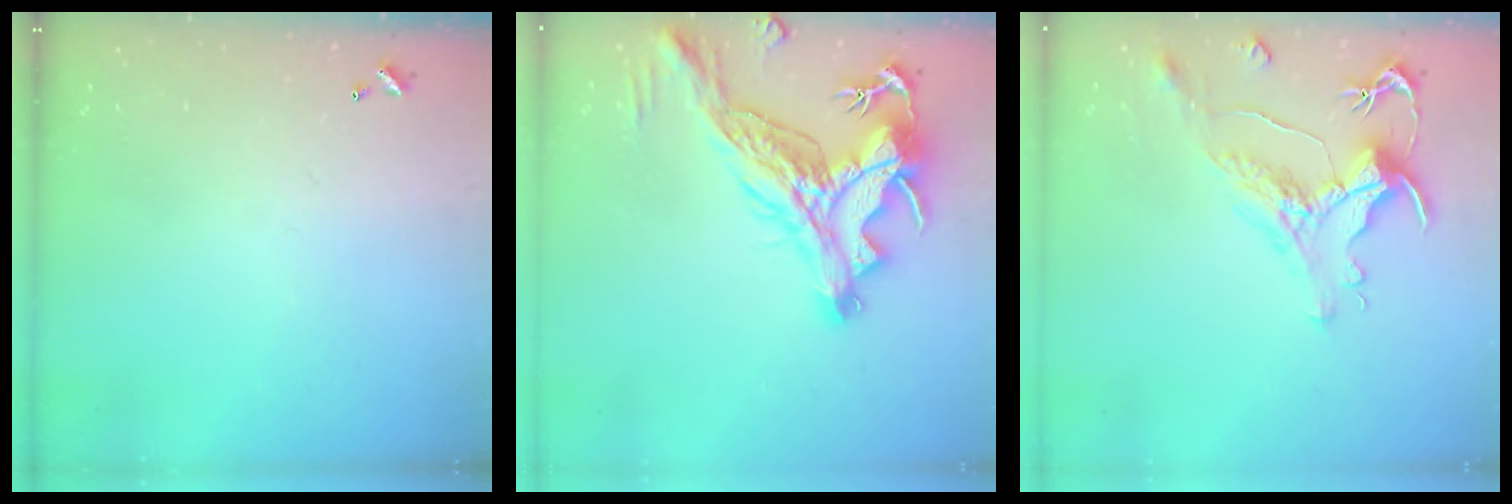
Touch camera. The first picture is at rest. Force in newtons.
{"total": 9.1, "press": 8.9, "slide": 2.0}
{"total": 1.5, "press": 0.7, "slide": 1.3}